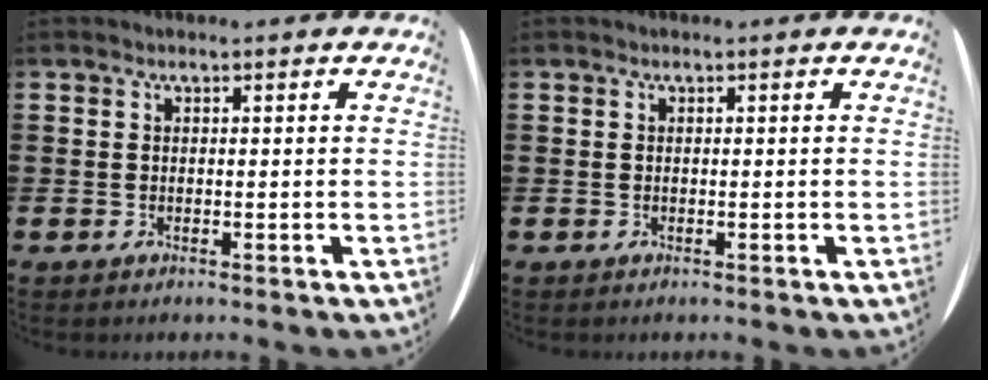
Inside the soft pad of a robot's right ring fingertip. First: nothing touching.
{"total": 0.0}